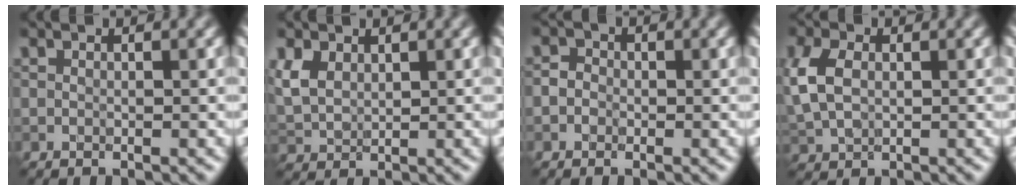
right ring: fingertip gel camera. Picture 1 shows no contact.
{"total": 3.4, "force": [1.4, 2.5, 1.9], "torque": [-0.052, 0.003, 0.030]}
{"total": 1.0, "force": [-0.4, 0.8, 0.2], "torque": [0.000, 0.003, -0.015]}
{"total": 4.1, "force": [0.6, 3.0, 2.7], "torque": [-0.070, 0.007, 0.010]}